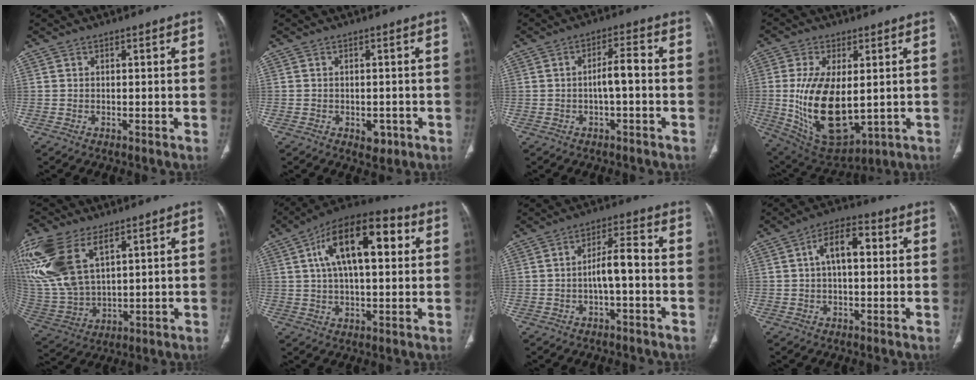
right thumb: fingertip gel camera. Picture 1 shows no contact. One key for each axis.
{"total": 2.7, "fx": -1.1, "fy": 2.0, "fz": 1.6, "tx": -0.007, "ty": 0.002, "tz": -0.008}
{"total": 4.3, "fx": -0.8, "fy": 1.0, "fz": 4.1, "tx": -0.073, "ty": 0.020, "tz": -0.015}
{"total": 17.8, "fx": -0.4, "fy": 9.1, "fz": 15.2, "tx": -0.281, "ty": -0.020, "tz": 0.021}
{"total": 20.0, "fx": 9.3, "fy": 10.5, "fz": 14.2, "tx": -0.334, "ty": -0.016, "tz": 0.196}
{"total": 18.3, "fx": 5.0, "fy": 8.2, "fz": 15.5, "tx": -0.239, "ty": 0.022, "tz": 0.073}
{"total": 5.5, "fx": -1.2, "fy": 1.5, "fz": 5.1, "tx": -0.091, "ty": 0.030, "tz": -0.025}
{"total": 7.9, "fx": 1.3, "fy": 3.9, "fz": 6.7, "tx": -0.112, "ty": 0.027, "tz": 0.014}